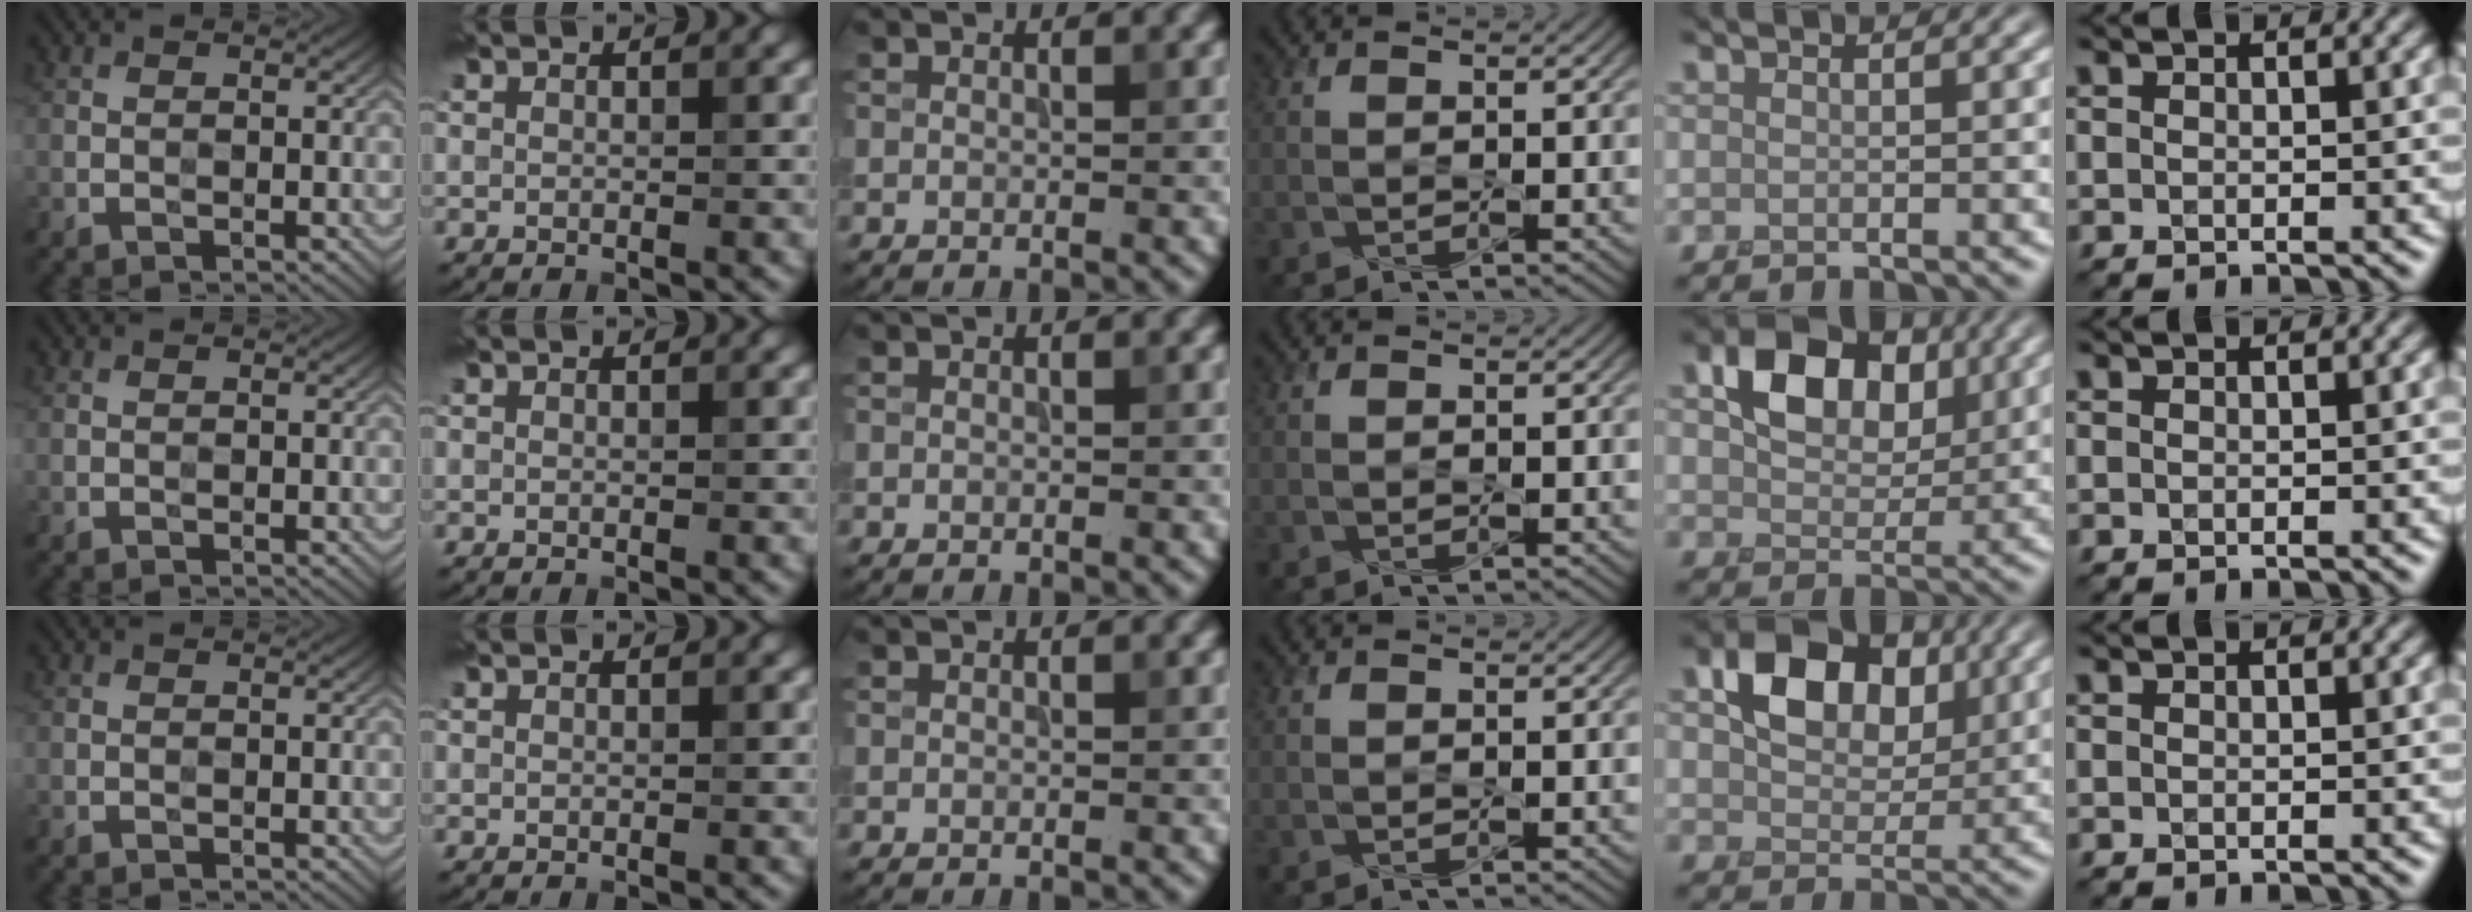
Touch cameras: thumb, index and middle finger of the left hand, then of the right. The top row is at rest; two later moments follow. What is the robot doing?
{"motion": "press", "object": "joystick"}